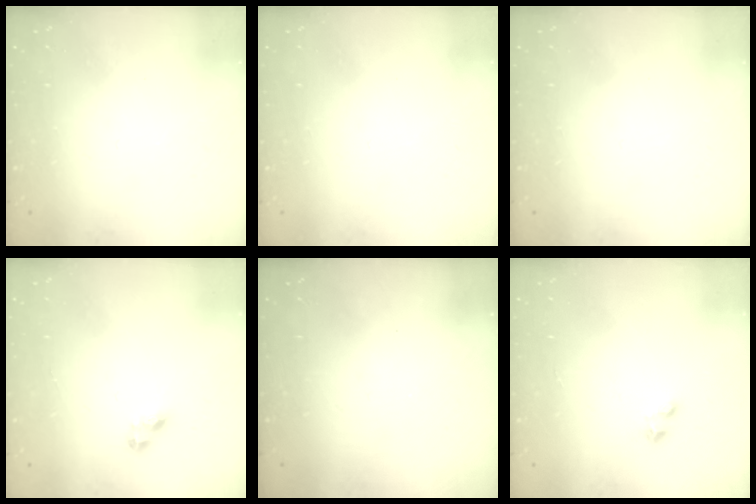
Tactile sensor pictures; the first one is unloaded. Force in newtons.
{"total": 0.0}
{"total": 0.0}
{"total": 3.3, "press": 3.3, "slide": 0.4}
{"total": 0.0}
{"total": 2.4, "press": 2.4, "slide": 0.4}